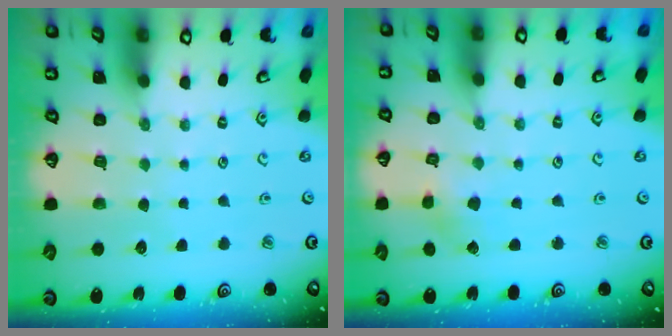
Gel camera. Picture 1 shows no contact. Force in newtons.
{"total": 2.5, "press": 2.5, "slide": 0.3}